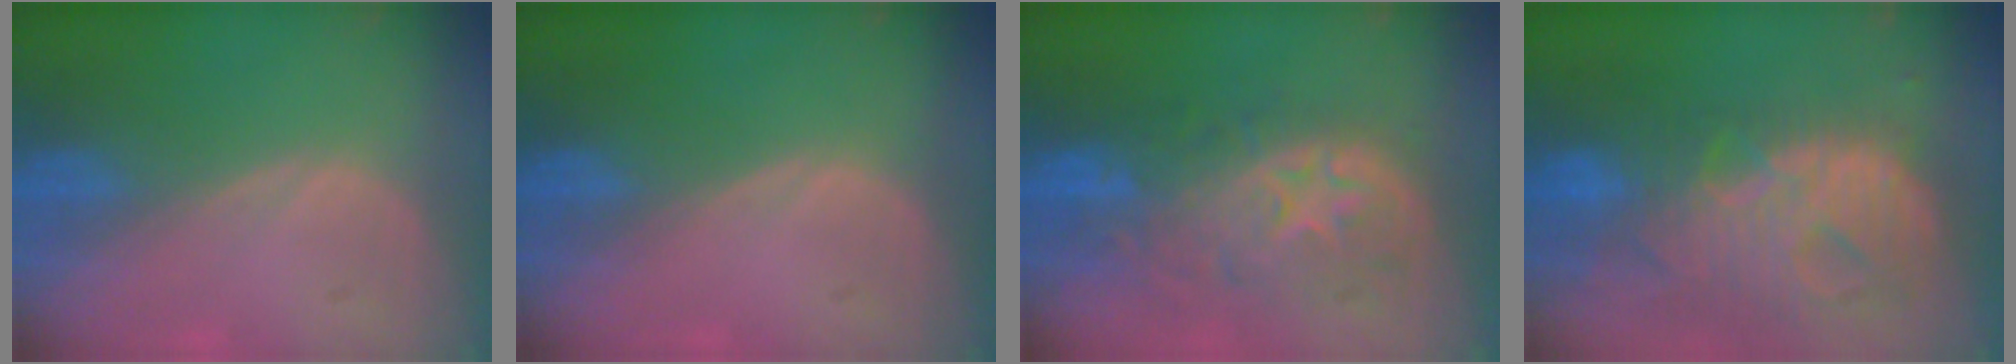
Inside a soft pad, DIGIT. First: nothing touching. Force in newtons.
{"total": 0.0}
{"total": 10.4, "press": 9.4, "slide": 4.3}
{"total": 13.4, "press": 11.5, "slide": 6.9}